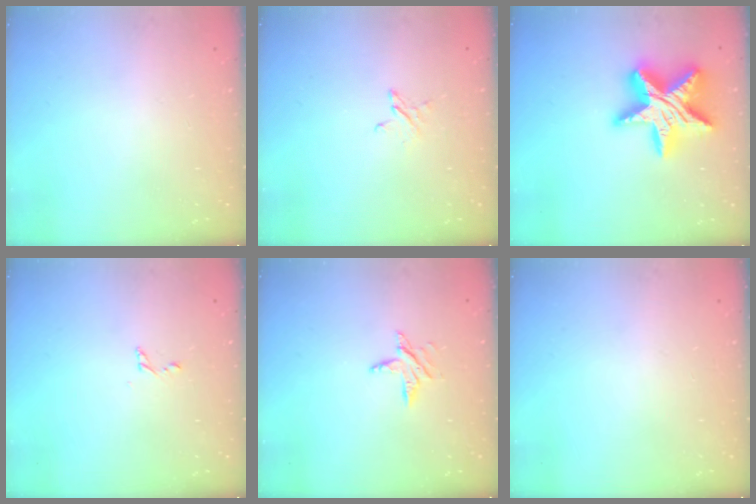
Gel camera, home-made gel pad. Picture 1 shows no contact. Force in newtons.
{"total": 2.5, "press": 2.4, "slide": 0.2}
{"total": 22.1, "press": 22.0, "slide": 1.7}
{"total": 2.5, "press": 2.5, "slide": 0.2}
{"total": 6.3, "press": 6.3, "slide": 0.5}
{"total": 0.0}